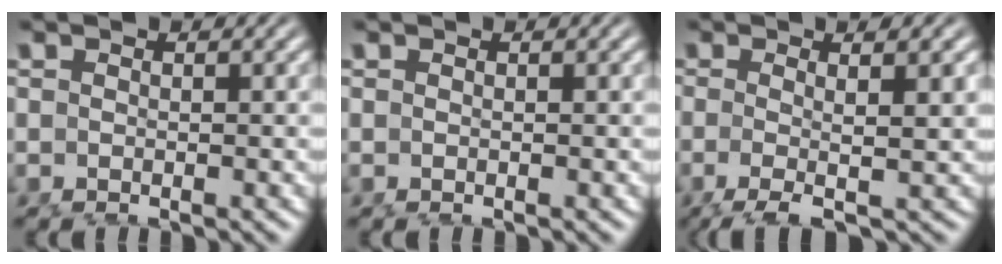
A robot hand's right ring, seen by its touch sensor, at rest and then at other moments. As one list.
[{"total": 0.0}, {"total": 4.0, "force": [-1.7, 0.0, 3.6], "torque": [-0.064, -0.020, -0.013]}]